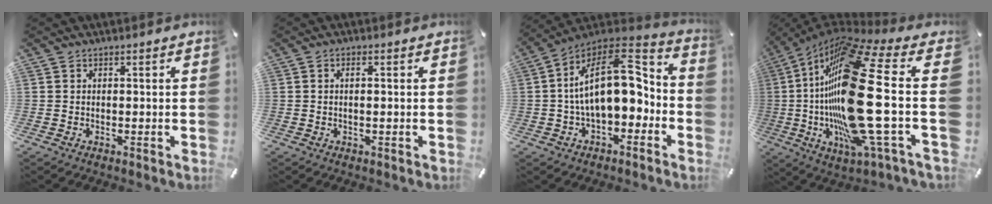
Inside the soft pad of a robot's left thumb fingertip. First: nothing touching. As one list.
[{"total": 1.6, "force": [-0.1, 0.2, 1.6], "torque": [-0.029, 0.000, -0.002]}, {"total": 19.1, "force": [0.9, 10.9, 15.7], "torque": [-0.276, -0.008, 0.013]}, {"total": 32.1, "force": [0.1, 8.3, 31.1], "torque": [-0.610, -0.056, 0.002]}]